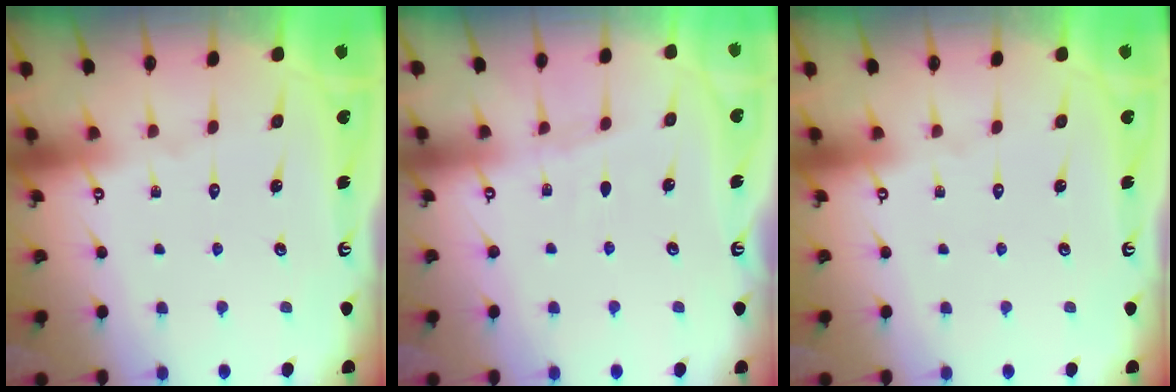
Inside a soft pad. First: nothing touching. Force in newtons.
{"total": 2.7, "press": 2.6, "slide": 0.4}
{"total": 0.0}